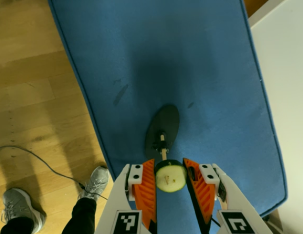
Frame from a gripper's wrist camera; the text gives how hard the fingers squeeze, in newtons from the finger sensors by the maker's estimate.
{"total": 8.4, "left": 8.0, "right": 8.7}